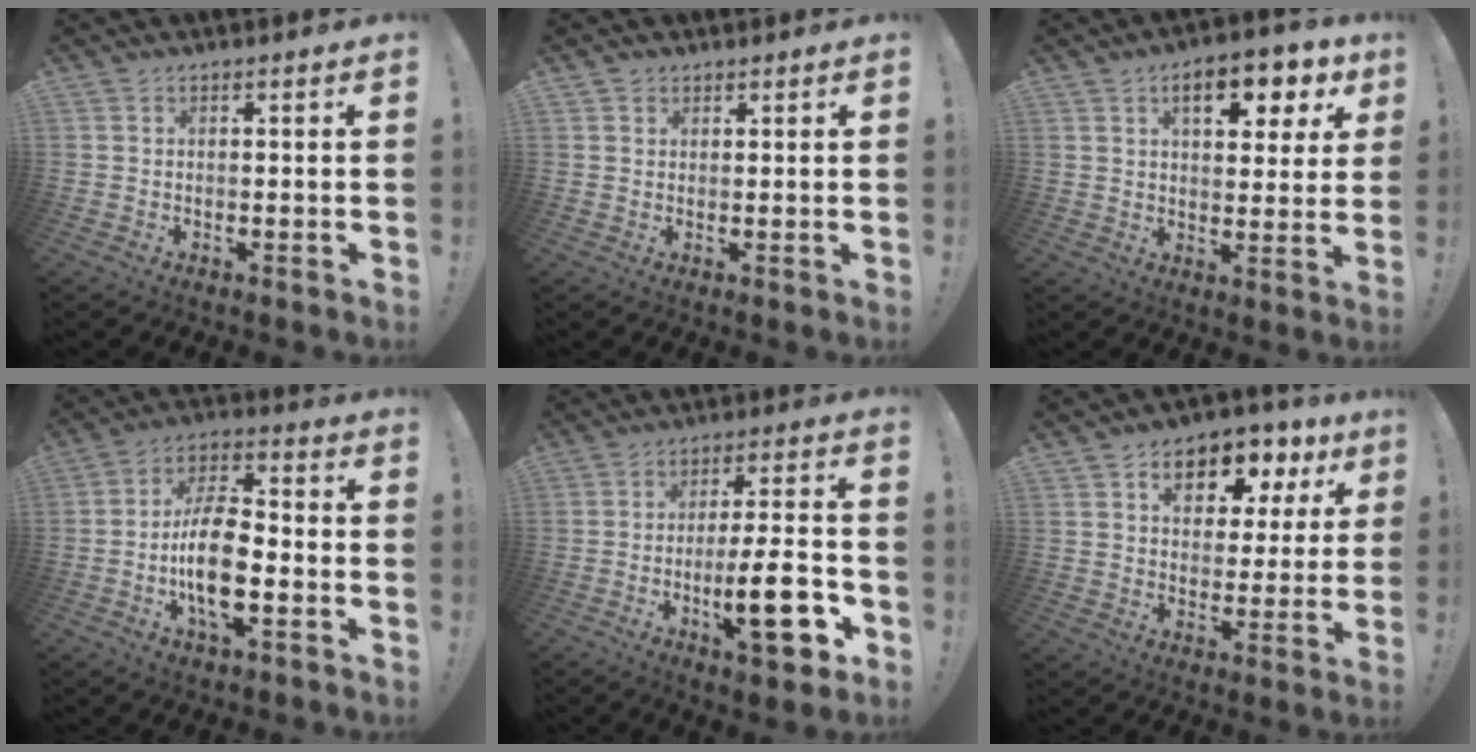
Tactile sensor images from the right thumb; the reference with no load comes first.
{"total": 1.5, "force": [1.0, 1.0, 0.3], "torque": [0.005, -0.005, 0.017]}
{"total": 11.2, "force": [5.0, 5.0, 8.6], "torque": [-0.112, -0.019, 0.079]}
{"total": 14.8, "force": [-3.9, 6.9, 12.5], "torque": [-0.245, 0.014, -0.069]}
{"total": 16.9, "force": [-5.5, 4.2, 15.4], "torque": [-0.223, 0.011, -0.084]}
{"total": 10.1, "force": [4.9, 6.7, 5.8], "torque": [-0.073, -0.028, 0.086]}